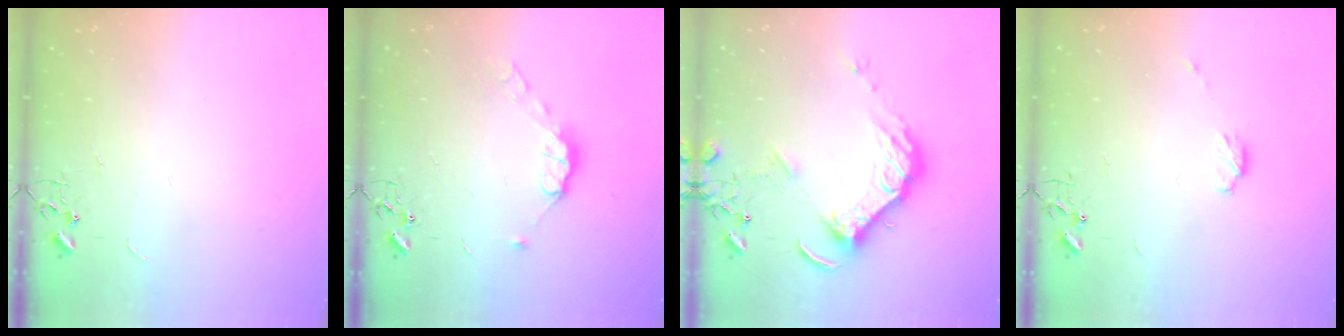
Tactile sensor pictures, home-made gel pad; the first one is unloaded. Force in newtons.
{"total": 8.6, "press": 8.6, "slide": 0.5}
{"total": 16.3, "press": 16.2, "slide": 2.0}
{"total": 4.9, "press": 4.8, "slide": 1.0}